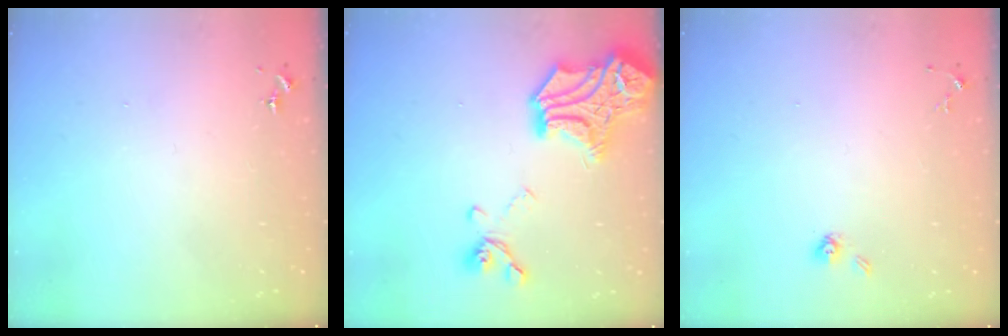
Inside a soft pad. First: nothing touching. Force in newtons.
{"total": 22.8, "press": 22.8, "slide": 0.7}
{"total": 3.8, "press": 3.4, "slide": 1.7}